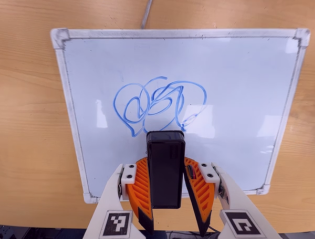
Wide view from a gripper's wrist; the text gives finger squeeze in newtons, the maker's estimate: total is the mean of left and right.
{"total": 5.9, "left": 5.2, "right": 6.6}